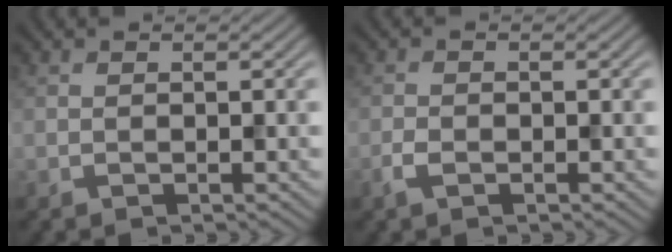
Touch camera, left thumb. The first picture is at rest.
{"total": 1.7, "force": [-0.9, 0.9, 1.1], "torque": [-0.026, -0.001, -0.021]}